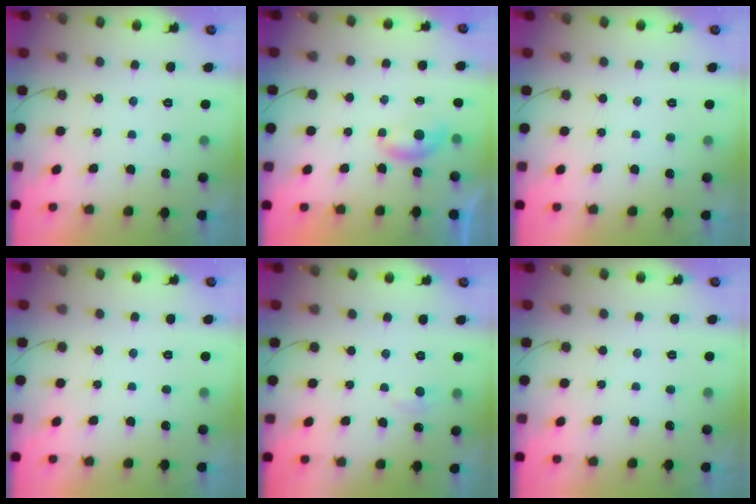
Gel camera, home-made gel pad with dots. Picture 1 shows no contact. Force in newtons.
{"total": 4.2, "press": 4.2, "slide": 0.4}
{"total": 0.0}
{"total": 0.0}
{"total": 3.8, "press": 3.8, "slide": 0.5}
{"total": 0.0}